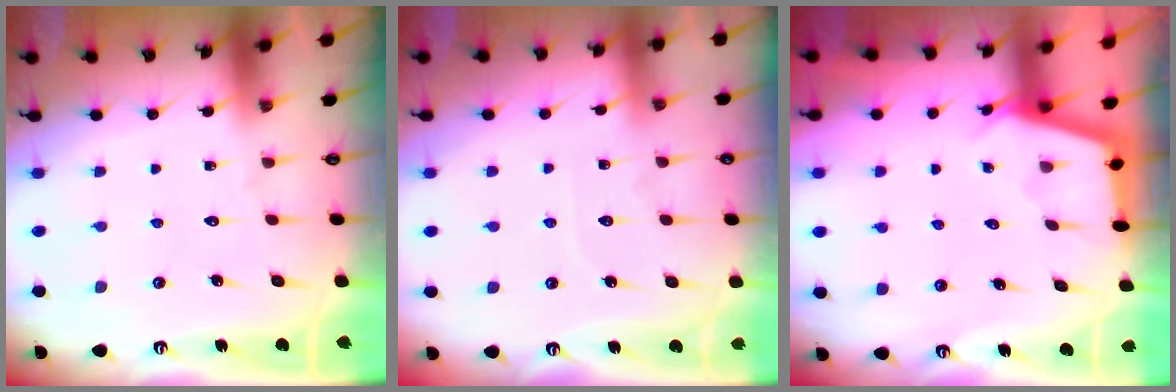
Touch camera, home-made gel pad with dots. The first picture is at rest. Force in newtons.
{"total": 4.2, "press": 4.1, "slide": 0.5}
{"total": 2.9, "press": 2.9, "slide": 0.3}